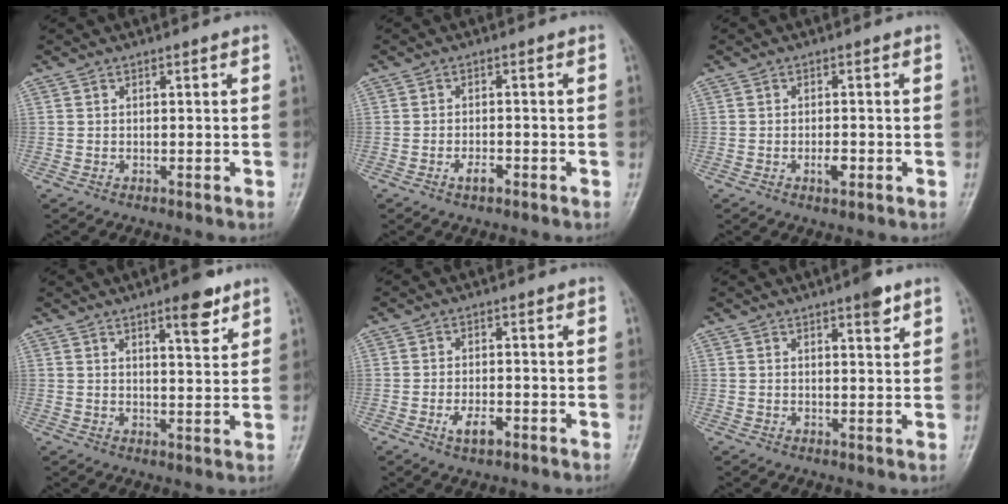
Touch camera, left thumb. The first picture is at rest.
{"total": 2.3, "force": [-1.5, 1.0, 1.4], "torque": [-0.023, 0.007, -0.025]}
{"total": 2.3, "force": [-1.0, 1.0, 1.8], "torque": [-0.028, 0.001, -0.016]}
{"total": 6.3, "force": [4.0, 1.8, 4.5], "torque": [-0.053, -0.023, 0.055]}
{"total": 3.7, "force": [-2.0, 1.7, 2.6], "torque": [-0.045, 0.005, -0.031]}
{"total": 3.4, "force": [2.2, 0.8, 2.4], "torque": [-0.029, -0.011, 0.029]}